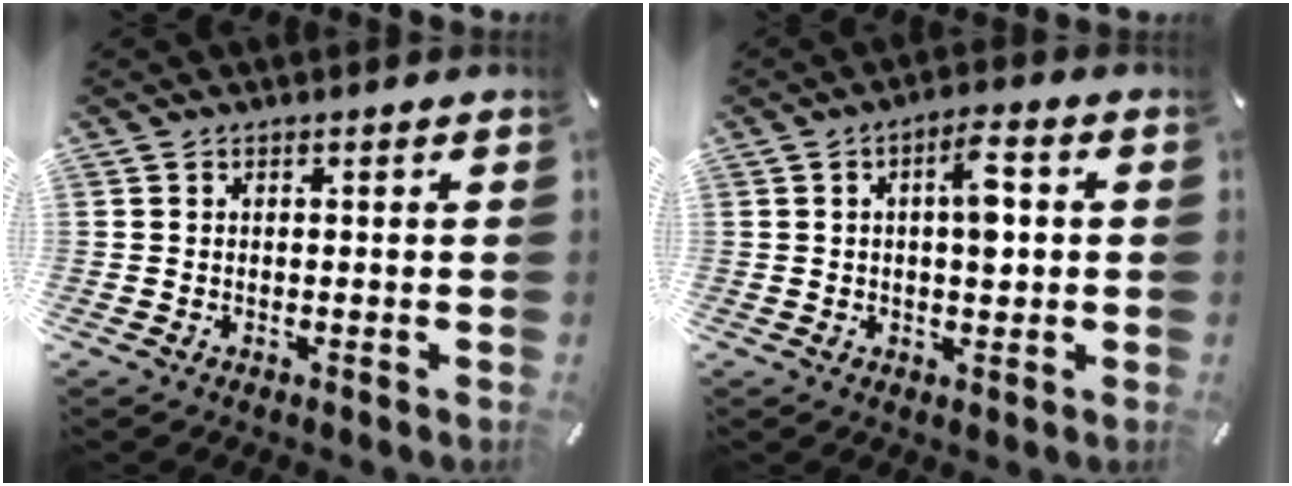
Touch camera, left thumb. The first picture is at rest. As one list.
[{"total": 7.0, "force": [0.9, 3.2, 6.1], "torque": [-0.085, 0.002, 0.009]}]